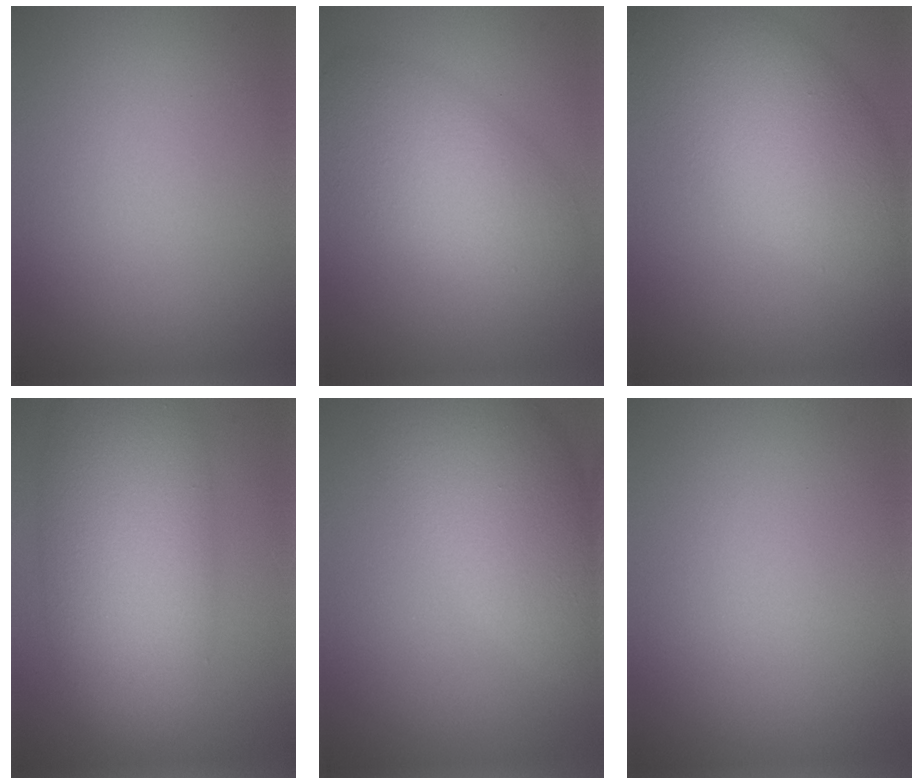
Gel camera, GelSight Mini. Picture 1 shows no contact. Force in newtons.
{"total": 6.4, "press": 6.4, "slide": 0.2}
{"total": 9.1, "press": 9.1, "slide": 0.1}
{"total": 10.1, "press": 10.1, "slide": 0.3}
{"total": 8.5, "press": 8.5, "slide": 0.4}
{"total": 0.0}